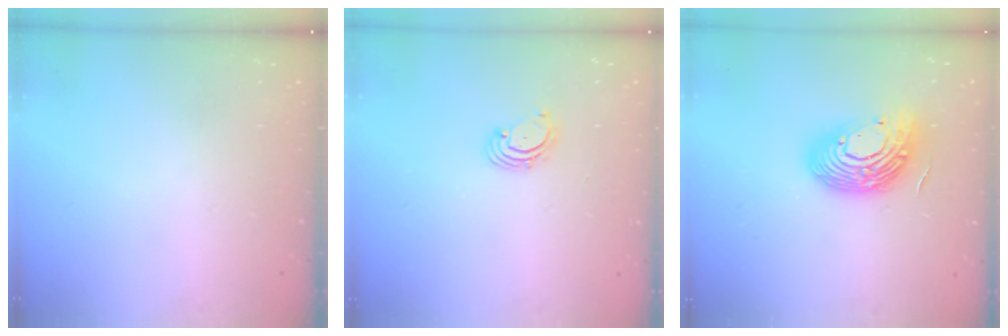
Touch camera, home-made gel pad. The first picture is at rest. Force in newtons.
{"total": 1.9, "press": 1.8, "slide": 0.2}
{"total": 16.1, "press": 16.0, "slide": 1.3}